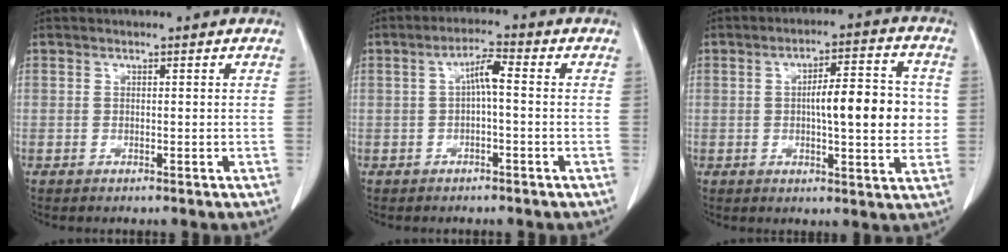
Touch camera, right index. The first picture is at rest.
{"total": 3.8, "force": [0.0, 0.6, 3.7], "torque": [-0.066, 0.013, 0.000]}
{"total": 11.1, "force": [0.2, 2.7, 10.8], "torque": [-0.156, 0.018, 0.002]}